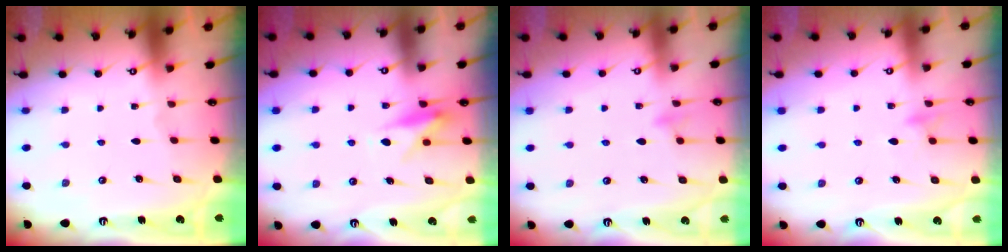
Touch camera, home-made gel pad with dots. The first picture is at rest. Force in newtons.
{"total": 9.5, "press": 9.5, "slide": 0.4}
{"total": 6.6, "press": 6.6, "slide": 0.6}
{"total": 8.3, "press": 8.3, "slide": 0.9}